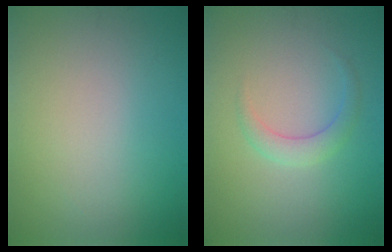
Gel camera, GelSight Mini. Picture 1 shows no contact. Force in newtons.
{"total": 1.9, "press": 1.9, "slide": 0.1}